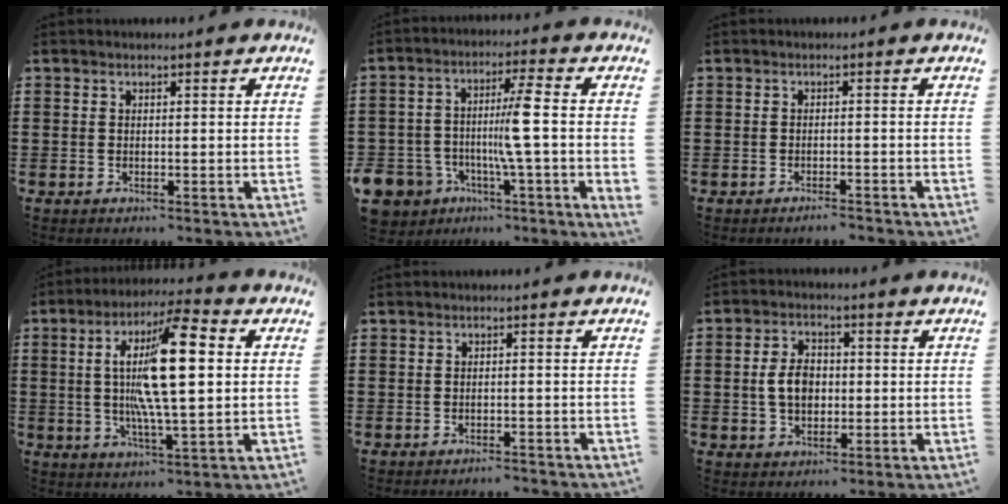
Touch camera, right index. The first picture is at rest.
{"total": 7.4, "force": [-2.7, 1.8, 6.7], "torque": [-0.147, -0.006, -0.058]}
{"total": 1.4, "force": [-1.3, 0.1, 0.3], "torque": [-0.011, 0.000, -0.026]}
{"total": 13.8, "force": [1.9, 3.3, 13.2], "torque": [-0.254, 0.000, 0.024]}
{"total": 1.3, "force": [-1.3, 0.2, 0.1], "torque": [-0.005, 0.003, -0.028]}
{"total": 5.4, "force": [-0.1, 3.7, 4.0], "torque": [-0.088, 0.004, -0.010]}